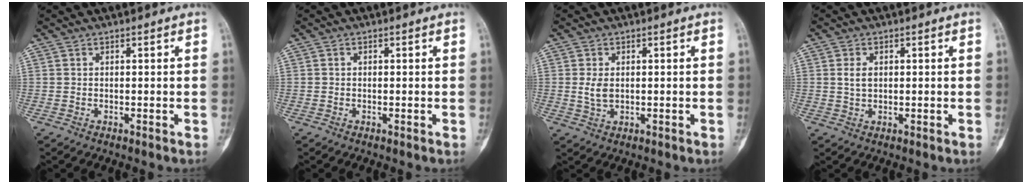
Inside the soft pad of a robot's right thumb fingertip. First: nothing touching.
{"total": 0.0}
{"total": 3.0, "force": [0.3, 1.9, 2.3], "torque": [-0.042, -0.004, 0.010]}
{"total": 2.5, "force": [0.6, 1.7, 1.8], "torque": [-0.029, -0.001, 0.013]}